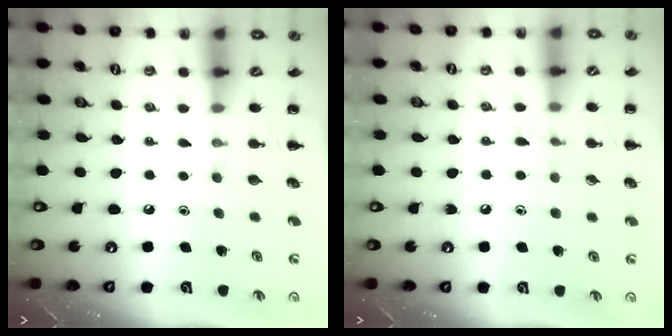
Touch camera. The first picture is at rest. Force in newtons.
{"total": 5.8, "press": 5.5, "slide": 1.9}